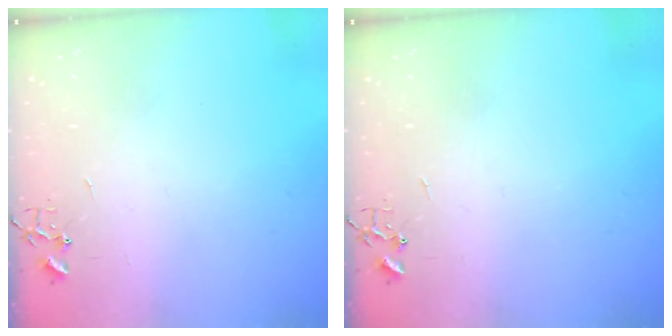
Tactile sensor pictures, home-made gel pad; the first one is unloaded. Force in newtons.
{"total": 0.0}